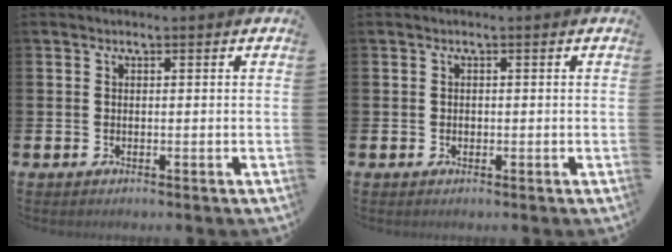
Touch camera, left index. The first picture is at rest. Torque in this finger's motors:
{"motor_torque": [0.03, 0.00, -0.02, 0.00]}